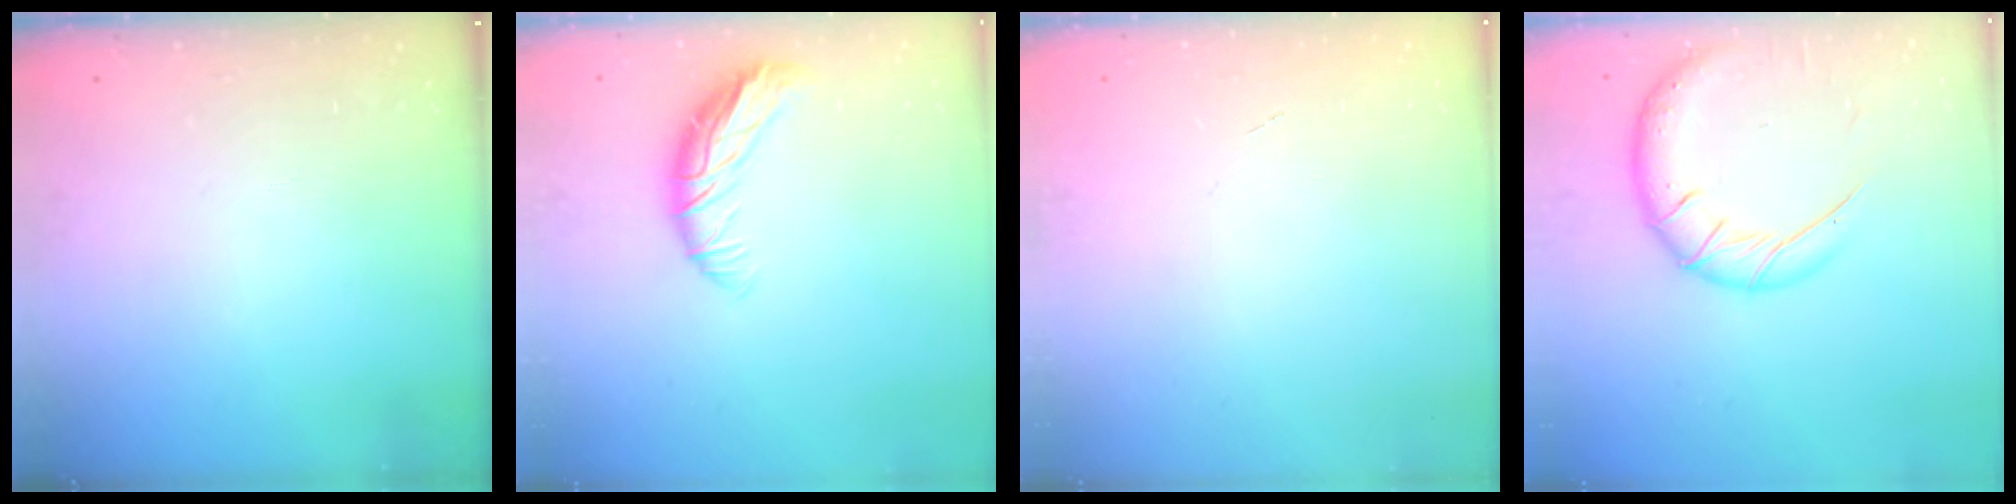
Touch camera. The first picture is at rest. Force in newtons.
{"total": 10.0, "press": 10.0, "slide": 1.0}
{"total": 0.0}
{"total": 15.9, "press": 15.5, "slide": 3.4}